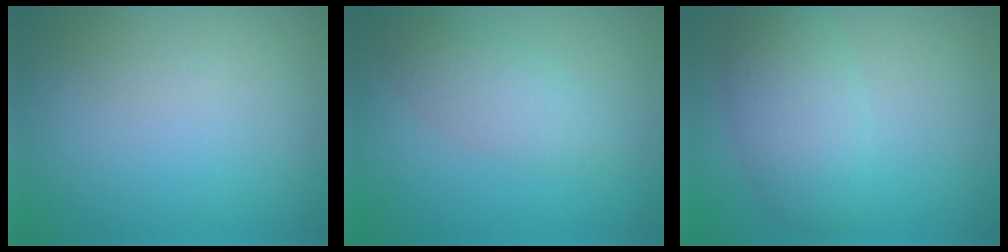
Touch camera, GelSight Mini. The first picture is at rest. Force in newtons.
{"total": 2.8, "press": 2.8, "slide": 0.1}
{"total": 4.1, "press": 4.1, "slide": 0.2}